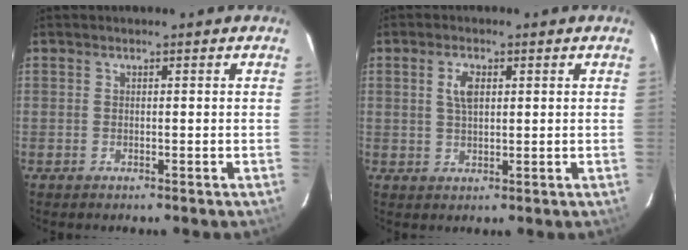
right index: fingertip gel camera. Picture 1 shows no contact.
{"total": 3.9, "force": [1.2, 2.4, 2.7], "torque": [-0.049, 0.008, 0.024]}